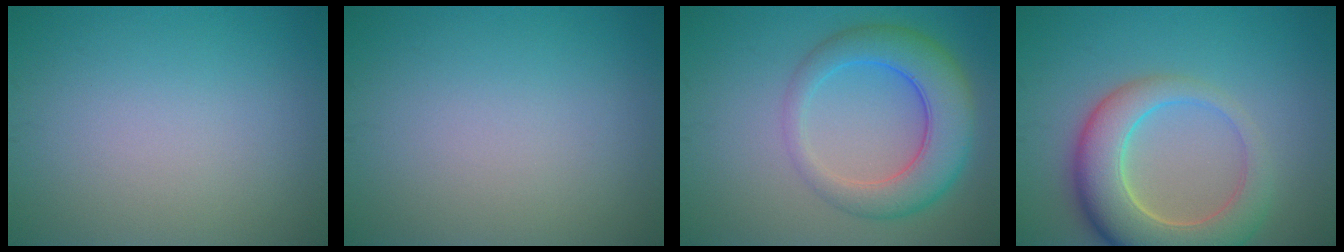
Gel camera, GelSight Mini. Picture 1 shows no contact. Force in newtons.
{"total": 0.0}
{"total": 6.6, "press": 6.6, "slide": 0.3}
{"total": 8.0, "press": 8.0, "slide": 0.6}